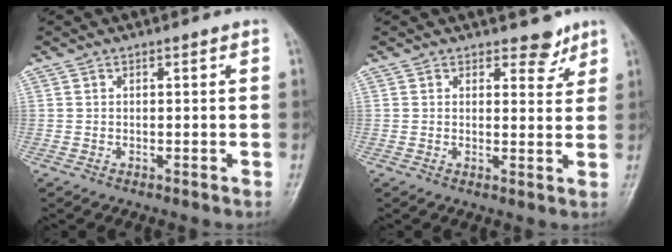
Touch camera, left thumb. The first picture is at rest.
{"total": 3.8, "force": [3.0, 2.0, 1.1], "torque": [0.011, -0.020, 0.040]}